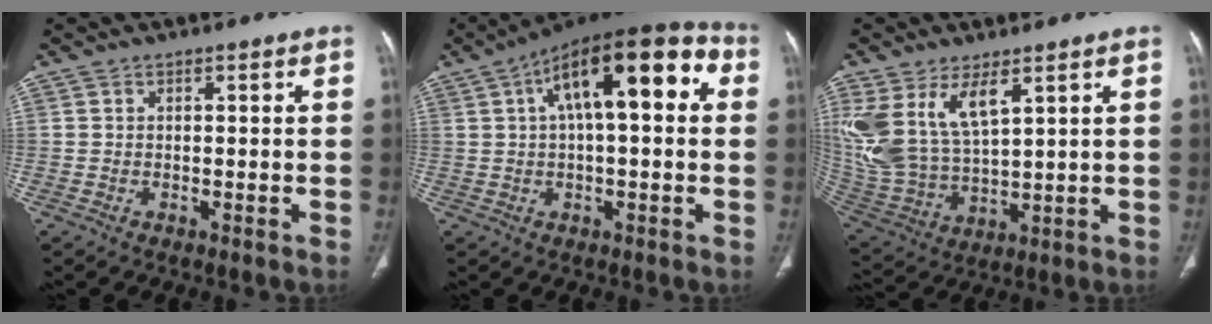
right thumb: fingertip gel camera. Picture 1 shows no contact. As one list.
[{"total": 19.2, "force": [5.0, 7.5, 17.0], "torque": [-0.243, 0.039, 0.066]}, {"total": 15.3, "force": [7.2, 7.3, 11.4], "torque": [-0.239, -0.027, 0.162]}]